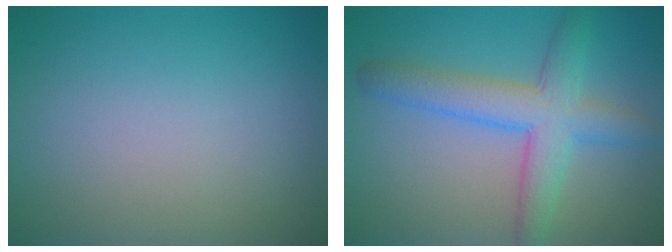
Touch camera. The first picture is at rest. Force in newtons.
{"total": 5.4, "press": 5.4, "slide": 0.2}